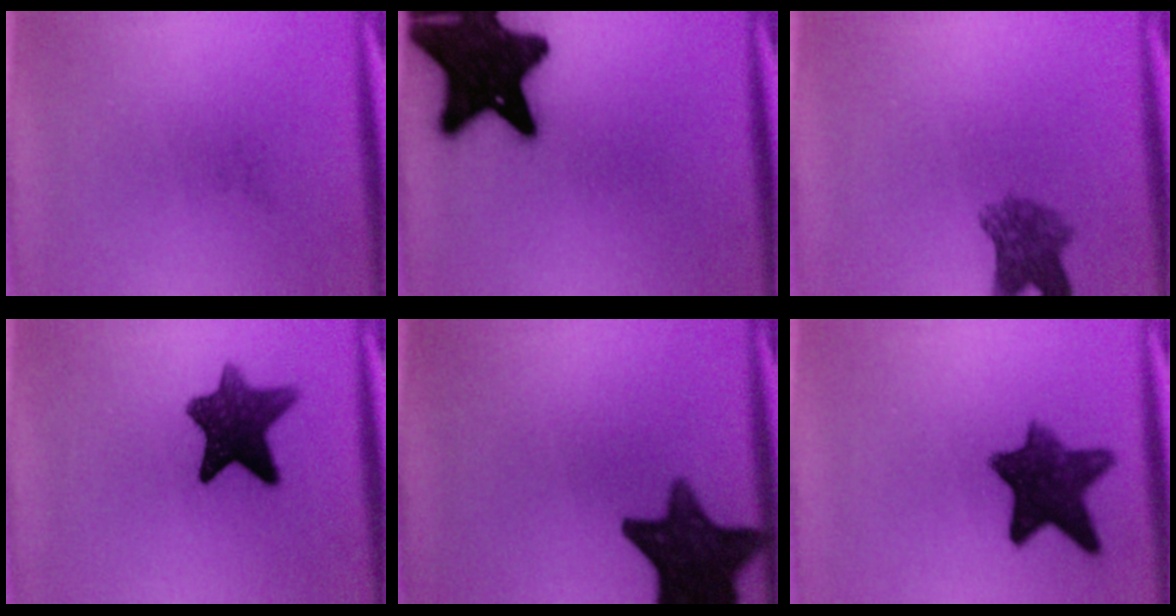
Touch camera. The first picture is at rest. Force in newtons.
{"total": 19.3}
{"total": 5.4}
{"total": 10.0}
{"total": 15.1}
{"total": 10.3}